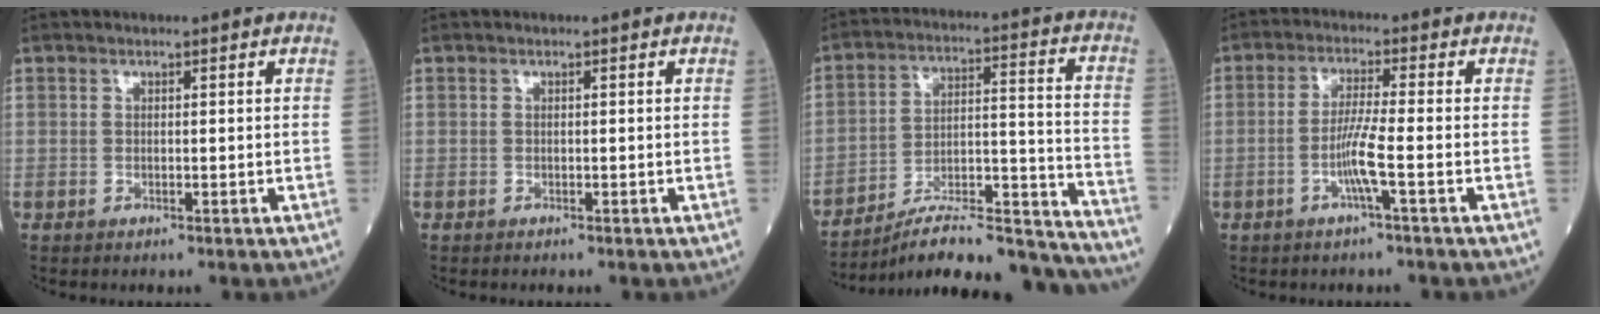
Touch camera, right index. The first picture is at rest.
{"total": 0.0}
{"total": 22.2, "force": [-20.9, 1.3, 7.4], "torque": [-0.075, 0.031, -0.310]}
{"total": 4.6, "force": [-1.6, -0.8, 4.2], "torque": [-0.088, 0.001, -0.031]}